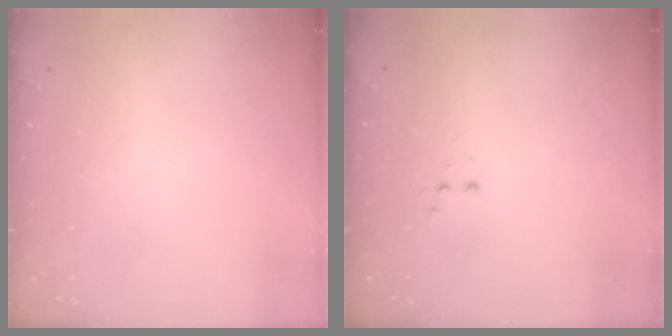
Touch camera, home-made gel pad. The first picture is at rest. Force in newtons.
{"total": 2.4, "press": 2.2, "slide": 0.9}